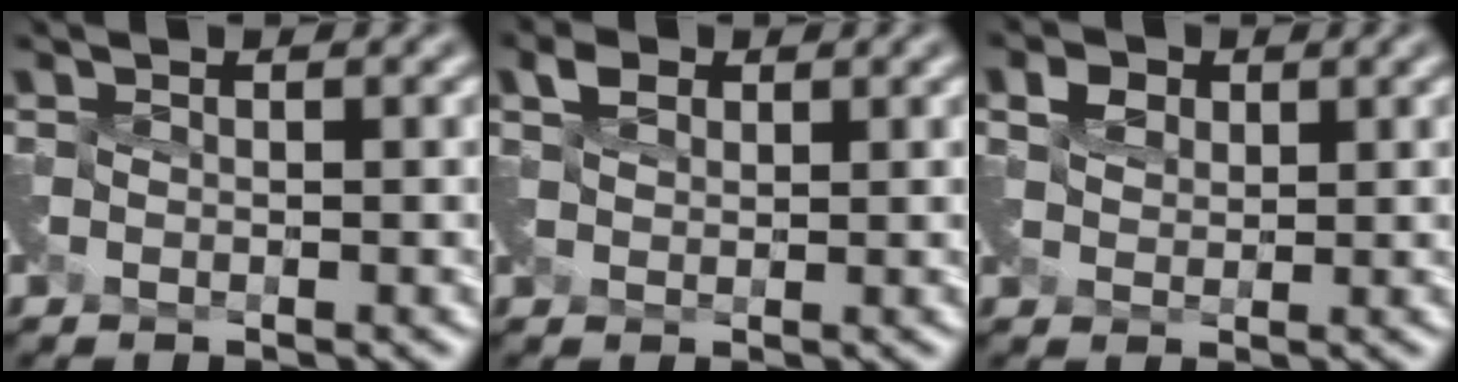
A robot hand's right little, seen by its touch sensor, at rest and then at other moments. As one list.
[{"total": 1.5, "force": [1.2, 0.8, 0.5], "torque": [-0.010, 0.005, 0.024]}, {"total": 1.7, "force": [1.2, 1.0, 0.5], "torque": [-0.012, 0.003, 0.024]}]